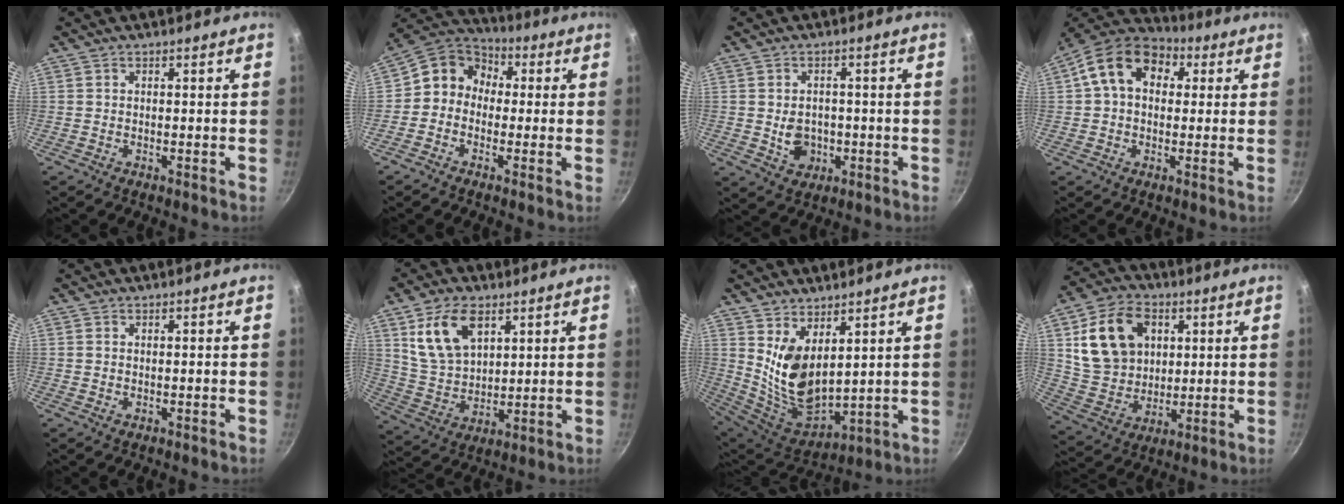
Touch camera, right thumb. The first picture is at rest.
{"total": 8.9, "force": [0.0, 7.8, 4.3], "torque": [-0.044, 0.030, -0.030]}
{"total": 5.8, "force": [-0.8, 4.7, 3.2], "torque": [-0.026, 0.006, -0.005]}
{"total": 14.1, "force": [3.6, 10.2, 8.9], "torque": [-0.125, 0.025, 0.040]}
{"total": 0.0}
{"total": 12.7, "force": [5.7, 7.7, 8.4], "torque": [-0.136, -0.021, 0.121]}
{"total": 11.8, "force": [5.0, 6.3, 8.6], "torque": [-0.141, -0.067, 0.115]}
{"total": 17.1, "force": [4.7, 12.9, 10.2], "torque": [-0.168, -0.006, 0.093]}